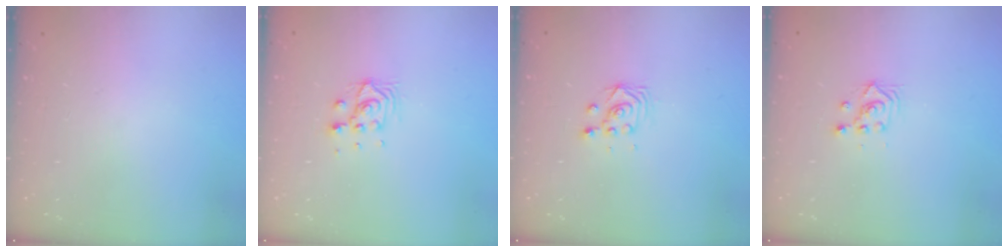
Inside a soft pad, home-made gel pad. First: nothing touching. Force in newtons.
{"total": 6.4, "press": 6.4, "slide": 0.4}
{"total": 2.9, "press": 2.9, "slide": 0.1}
{"total": 2.3, "press": 2.3, "slide": 0.1}